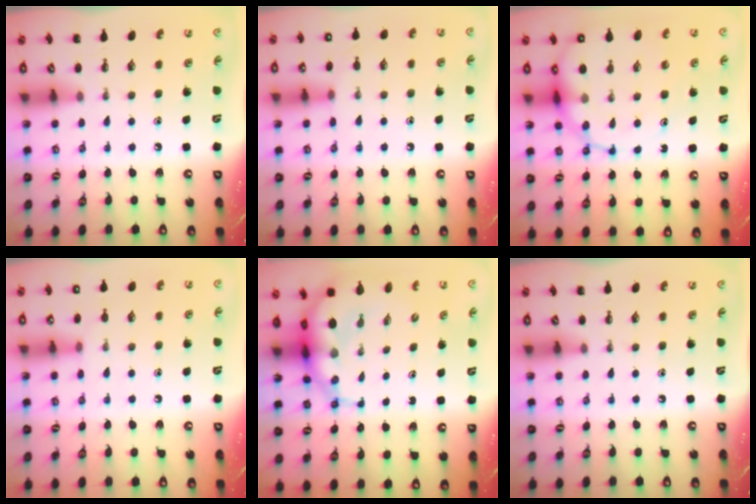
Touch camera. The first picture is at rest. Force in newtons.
{"total": 9.5, "press": 9.1, "slide": 2.6}
{"total": 14.0, "press": 13.7, "slide": 3.2}
{"total": 7.2, "press": 6.7, "slide": 2.4}
{"total": 9.5, "press": 9.2, "slide": 2.4}
{"total": 0.0}